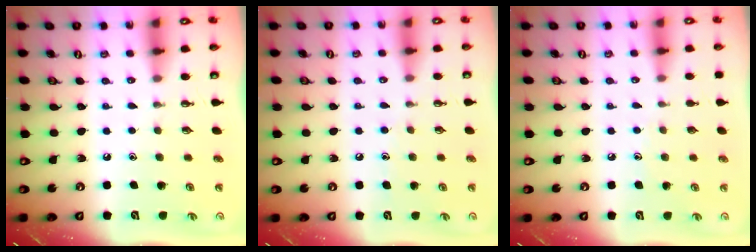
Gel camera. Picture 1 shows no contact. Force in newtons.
{"total": 4.8, "press": 4.7, "slide": 0.5}
{"total": 3.5, "press": 3.5, "slide": 0.4}